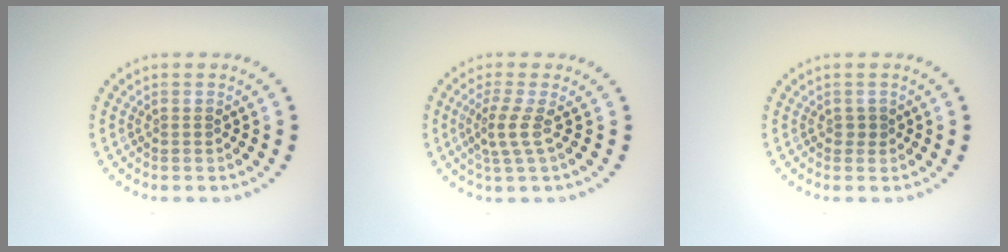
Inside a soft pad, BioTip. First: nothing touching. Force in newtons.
{"total": 2.3, "press": 1.5, "slide": 1.7}
{"total": 0.7, "press": 0.7, "slide": 0.2}